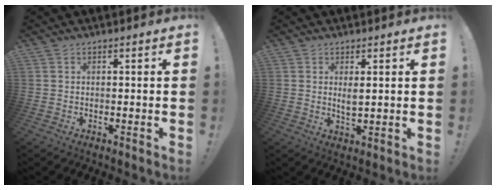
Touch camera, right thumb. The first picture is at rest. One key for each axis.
{"total": 2.8, "fx": 1.2, "fy": 1.2, "fz": 2.2, "tx": -0.039, "ty": -0.010, "tz": 0.021}